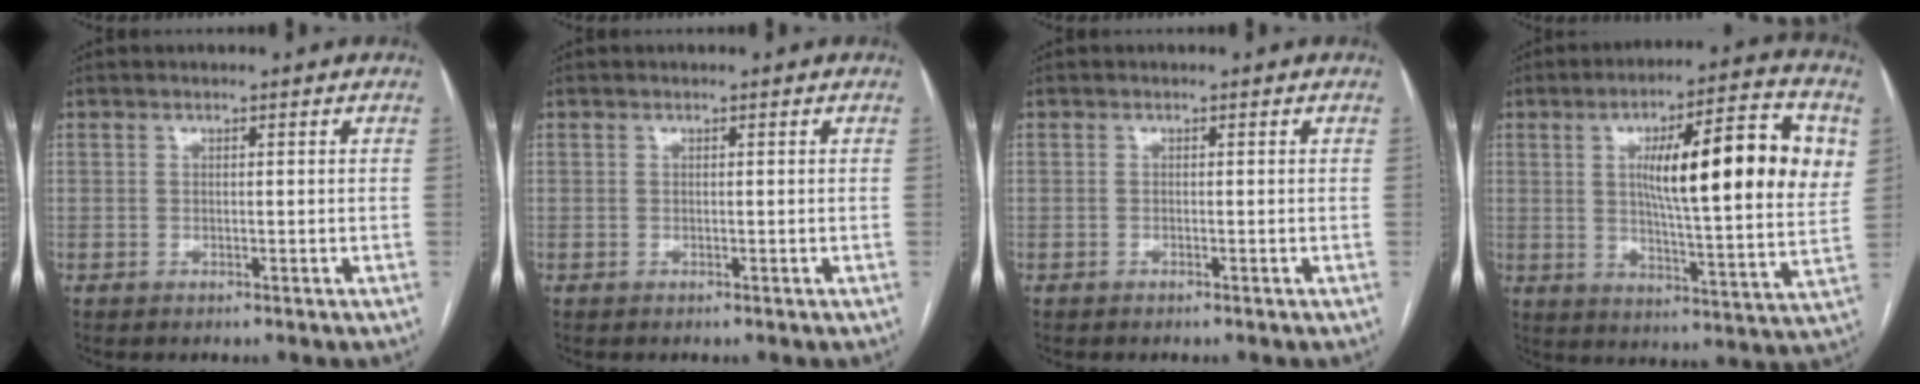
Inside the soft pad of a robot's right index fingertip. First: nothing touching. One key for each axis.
{"total": 0.0}
{"total": 0.0}
{"total": 20.9, "fx": 5.2, "fy": 3.2, "fz": 20.0, "tx": -0.284, "ty": 0.019, "tz": 0.070}